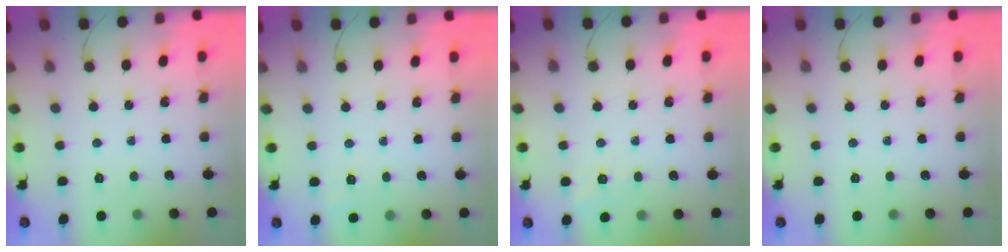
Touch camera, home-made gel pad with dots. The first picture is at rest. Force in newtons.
{"total": 7.4, "press": 7.1, "slide": 2.0}
{"total": 1.6, "press": 0.2, "slide": 1.6}
{"total": 0.0}